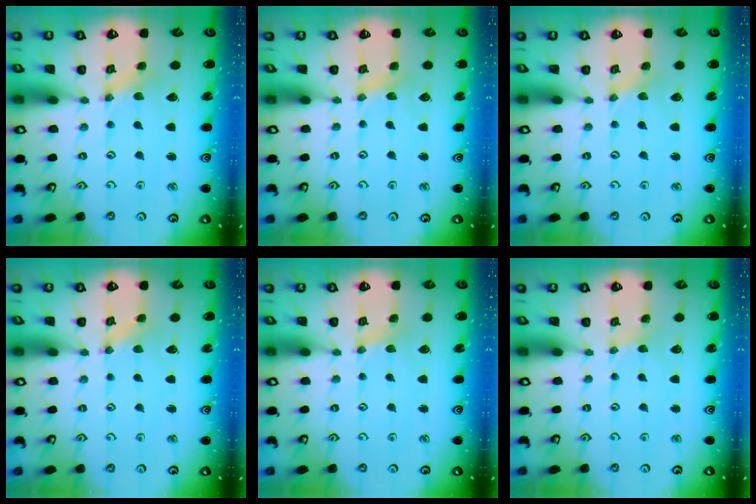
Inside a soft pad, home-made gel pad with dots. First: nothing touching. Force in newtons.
{"total": 1.5, "press": 1.4, "slide": 0.2}
{"total": 0.0}
{"total": 0.8, "press": 0.8, "slide": 0.2}
{"total": 1.7, "press": 1.7, "slide": 0.2}
{"total": 0.0}